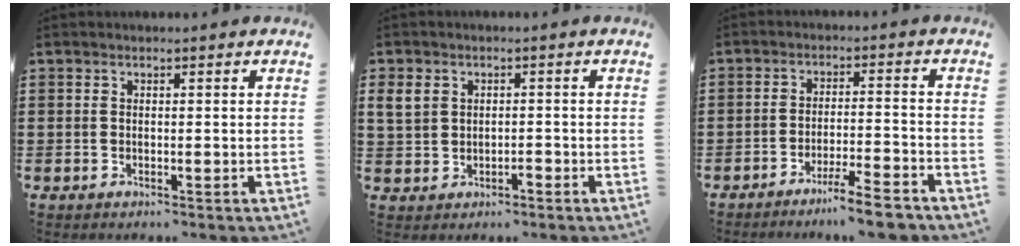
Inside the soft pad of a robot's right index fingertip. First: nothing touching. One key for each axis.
{"total": 2.9, "fx": 0.2, "fy": 2.4, "fz": 1.7, "tx": -0.048, "ty": 0.002, "tz": -0.001}
{"total": 6.3, "fx": -5.4, "fy": 0.0, "fz": 3.3, "tx": -0.059, "ty": -0.009, "tz": -0.100}